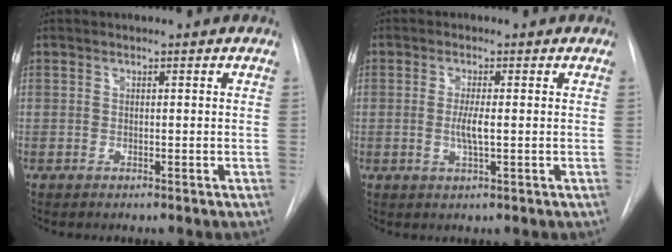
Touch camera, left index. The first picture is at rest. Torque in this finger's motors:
{"motor_torque": [0.64, 0.03, 0.33, 0.10]}